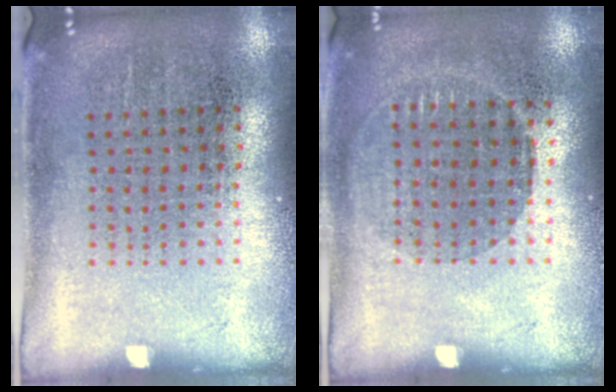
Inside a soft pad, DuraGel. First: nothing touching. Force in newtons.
{"total": 0.9, "press": 0.8, "slide": 0.4}